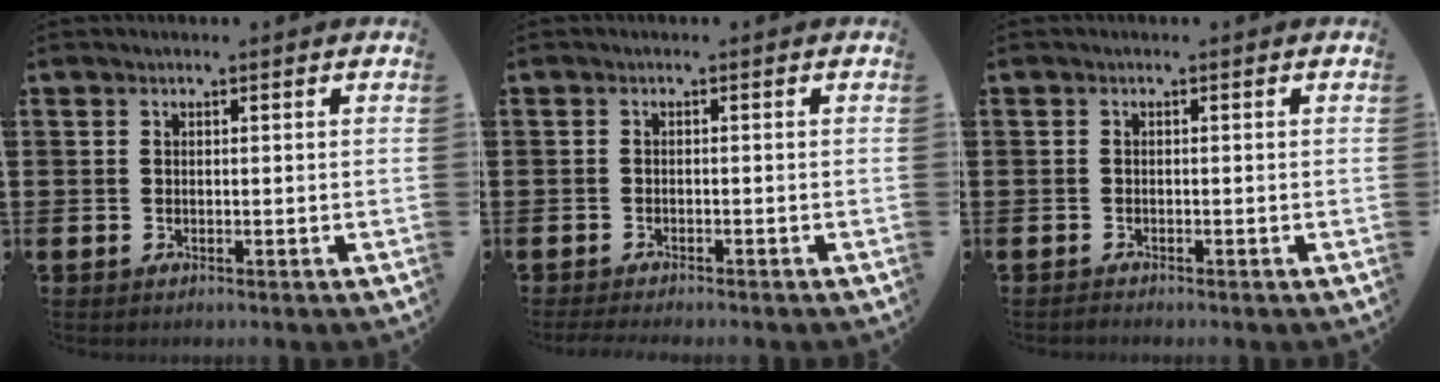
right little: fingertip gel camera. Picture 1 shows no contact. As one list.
[{"total": 0.9, "force": [-0.8, 0.0, 0.3], "torque": [-0.008, -0.002, -0.016]}, {"total": 0.5, "force": [-0.5, 0.0, 0.0], "torque": [-0.001, -0.003, -0.011]}]